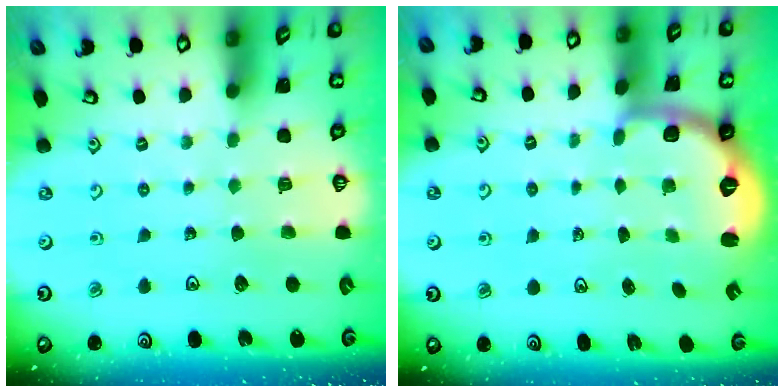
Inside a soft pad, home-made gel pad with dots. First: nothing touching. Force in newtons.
{"total": 2.7, "press": 1.6, "slide": 2.2}